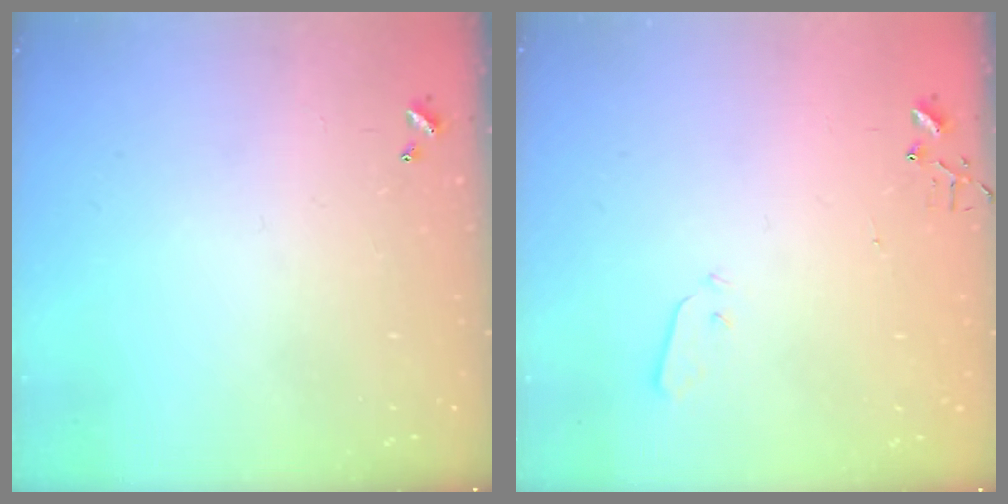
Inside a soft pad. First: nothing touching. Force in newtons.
{"total": 2.9, "press": 2.8, "slide": 0.8}